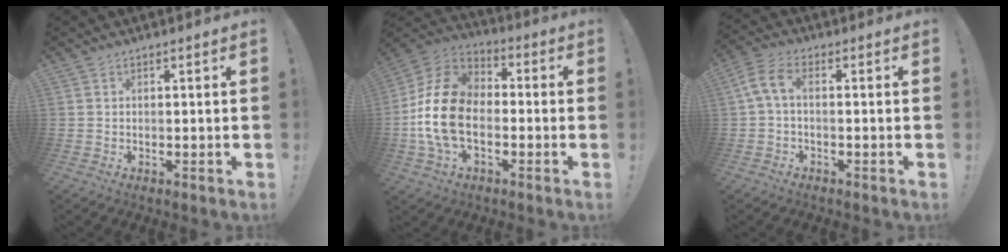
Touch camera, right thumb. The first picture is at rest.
{"total": 17.9, "force": [-3.1, 12.2, 12.6], "torque": [-0.235, 0.034, -0.047]}
{"total": 5.6, "force": [0.6, 2.5, 5.0], "torque": [-0.118, -0.005, 0.011]}